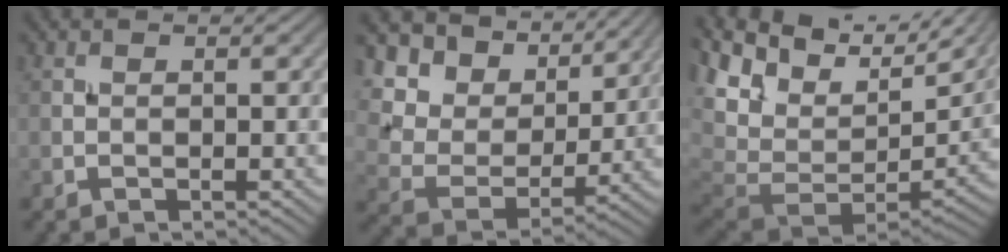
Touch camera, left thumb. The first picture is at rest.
{"total": 12.2, "force": [7.3, 7.3, 6.4], "torque": [-0.185, 0.016, 0.122]}
{"total": 15.0, "force": [3.1, 9.5, 11.2], "torque": [-0.219, -0.015, 0.102]}